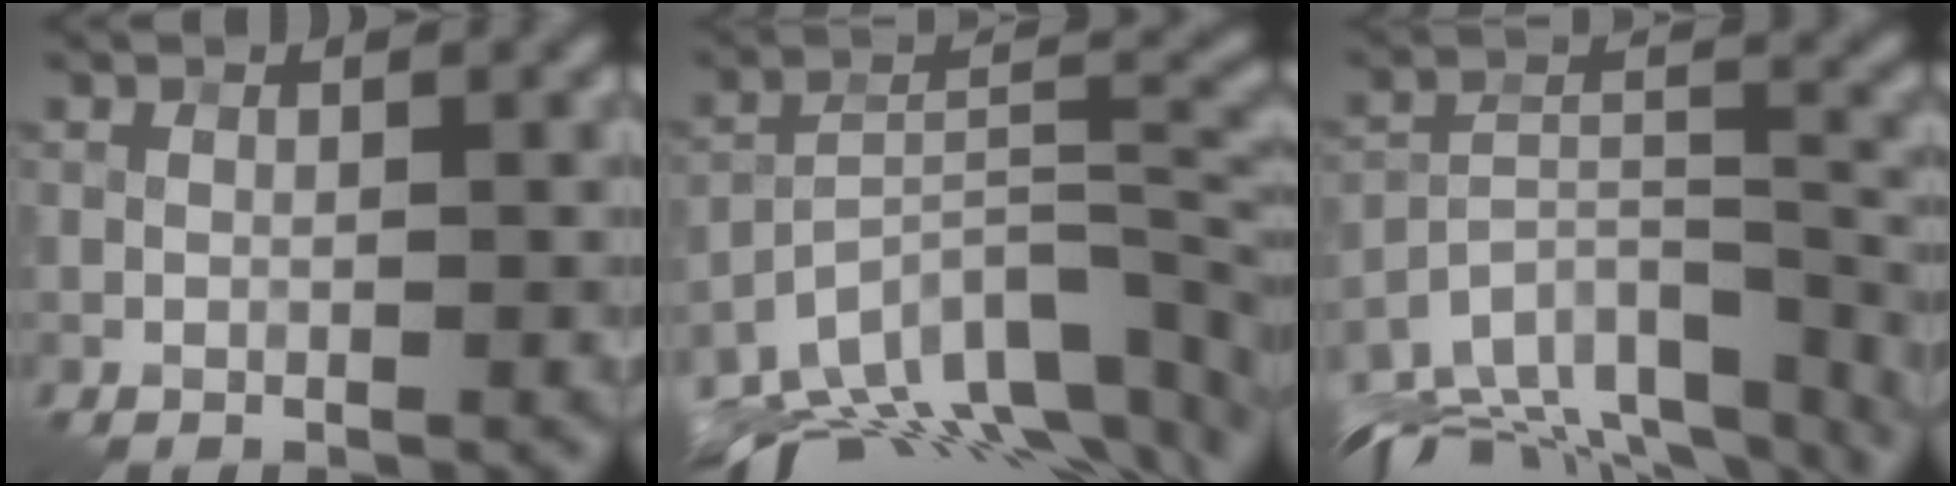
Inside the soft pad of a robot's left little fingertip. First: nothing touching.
{"total": 13.1, "force": [-9.4, 4.7, 7.7], "torque": [-0.145, 0.008, -0.153]}
{"total": 14.2, "force": [-12.0, 4.9, 5.6], "torque": [-0.101, 0.006, -0.162]}